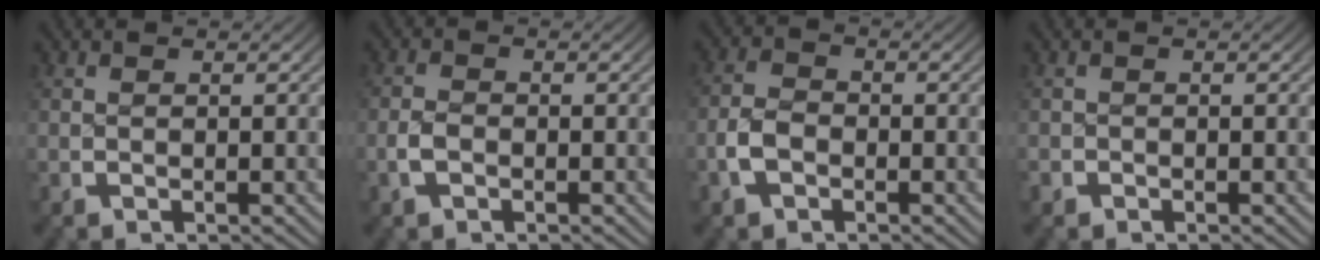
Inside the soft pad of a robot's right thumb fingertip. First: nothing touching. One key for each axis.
{"total": 1.8, "fx": -0.8, "fy": 1.3, "fz": 1.0, "tx": -0.031, "ty": -0.001, "tz": -0.018}
{"total": 2.9, "fx": -1.3, "fy": 2.1, "fz": 1.5, "tx": -0.041, "ty": 0.000, "tz": -0.027}
{"total": 0.9, "fx": -0.5, "fy": 0.7, "fz": -0.1, "tx": -0.001, "ty": -0.003, "tz": -0.012}